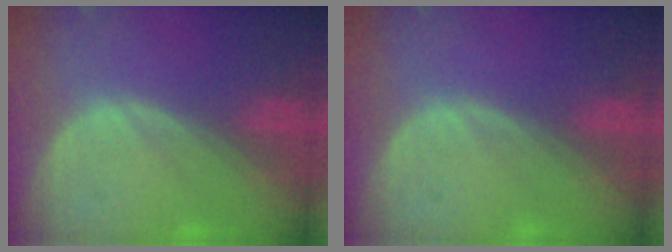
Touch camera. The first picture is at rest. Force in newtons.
{"total": 0.0}